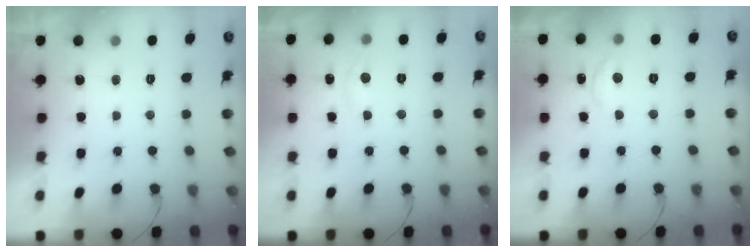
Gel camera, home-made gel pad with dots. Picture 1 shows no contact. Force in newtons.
{"total": 3.1, "press": 3.1, "slide": 0.4}
{"total": 7.0, "press": 7.0, "slide": 0.7}